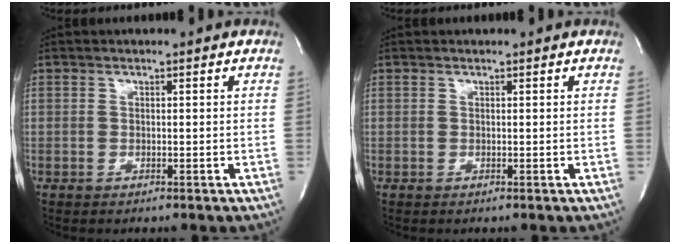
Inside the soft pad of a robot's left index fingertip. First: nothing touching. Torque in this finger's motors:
{"motor_torque": [-0.02, 0.09, 0.05, 0.00]}